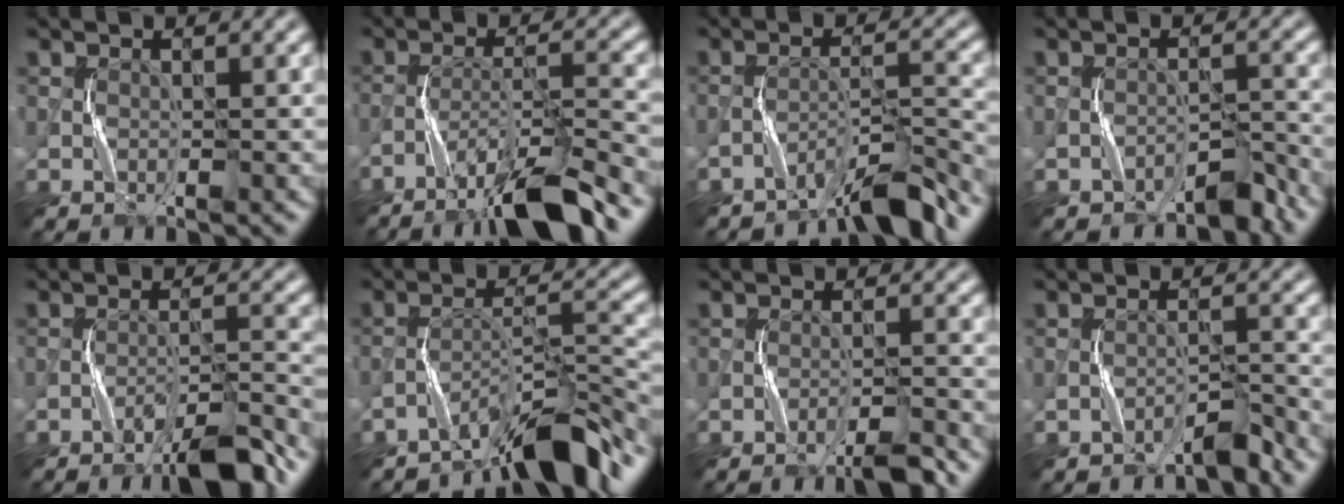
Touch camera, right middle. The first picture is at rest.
{"total": 8.1, "force": [-6.0, 0.9, 5.3], "torque": [-0.087, 0.008, -0.106]}
{"total": 5.1, "force": [-4.6, 0.2, 2.2], "torque": [-0.035, 0.009, -0.082]}
{"total": 2.6, "force": [-2.5, 0.5, 0.7], "torque": [-0.005, 0.012, -0.038]}
{"total": 5.2, "force": [-4.1, 0.4, 3.2], "torque": [-0.047, 0.010, -0.068]}
{"total": 7.1, "force": [-6.1, 0.9, 3.6], "torque": [-0.054, 0.006, -0.106]}
{"total": 2.8, "force": [-2.4, 0.0, 1.6], "torque": [-0.024, 0.008, -0.043]}
{"total": 2.4, "force": [-2.3, 0.0, 0.5], "torque": [-0.004, 0.013, -0.041]}